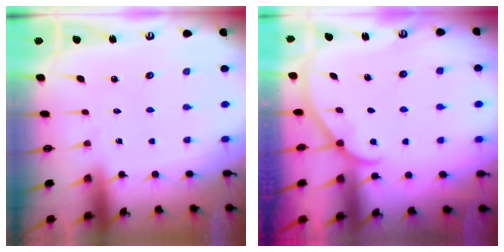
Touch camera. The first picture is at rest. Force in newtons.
{"total": 2.2, "press": 2.2, "slide": 0.2}